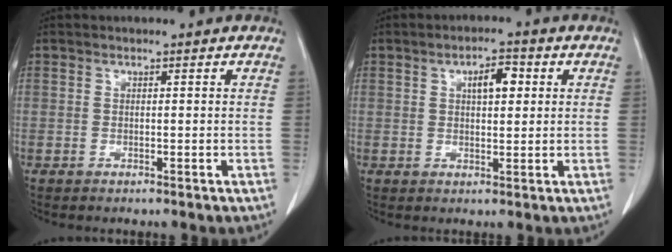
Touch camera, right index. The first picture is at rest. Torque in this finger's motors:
{"motor_torque": [0.08, 0.06, 0.09, 0.07]}